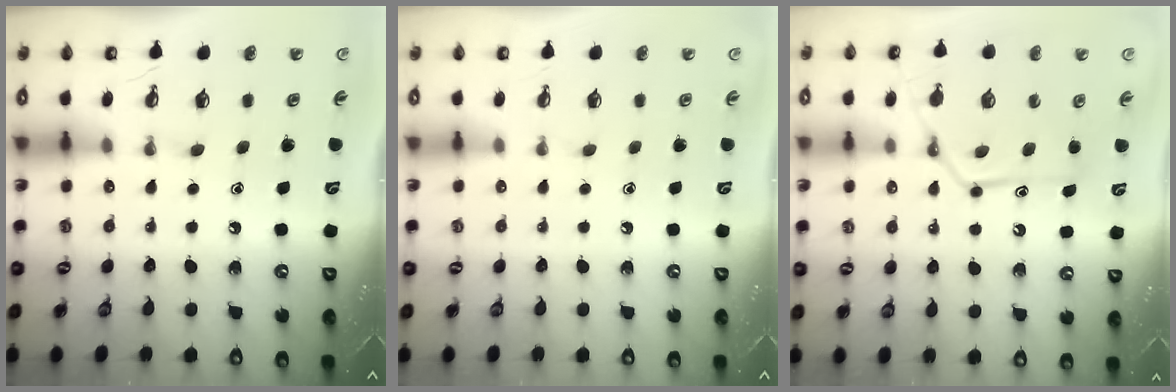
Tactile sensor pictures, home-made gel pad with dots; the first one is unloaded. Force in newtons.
{"total": 0.0}
{"total": 15.8, "press": 15.7, "slide": 1.2}